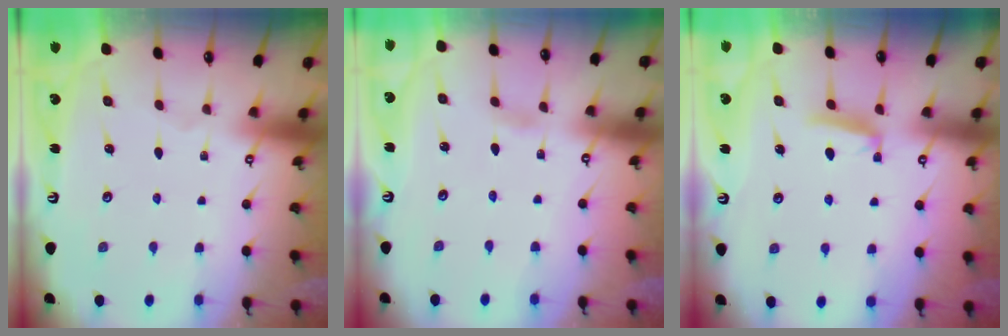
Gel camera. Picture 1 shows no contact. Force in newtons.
{"total": 1.6, "press": 1.6, "slide": 0.2}
{"total": 5.3, "press": 5.2, "slide": 0.8}